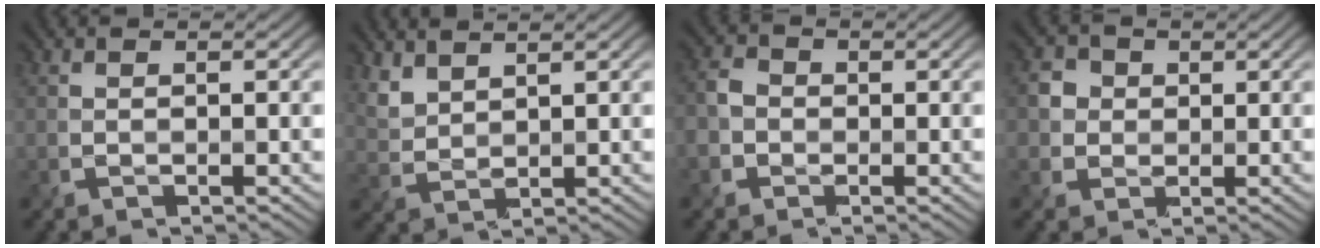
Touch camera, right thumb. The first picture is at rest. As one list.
[{"total": 3.2, "force": [2.6, 1.3, 1.4], "torque": [-0.045, -0.001, 0.065]}, {"total": 3.0, "force": [-1.0, 2.6, 1.1], "torque": [-0.032, 0.000, -0.023]}, {"total": 3.0, "force": [0.4, 2.9, 0.7], "torque": [-0.027, 0.001, 0.005]}]